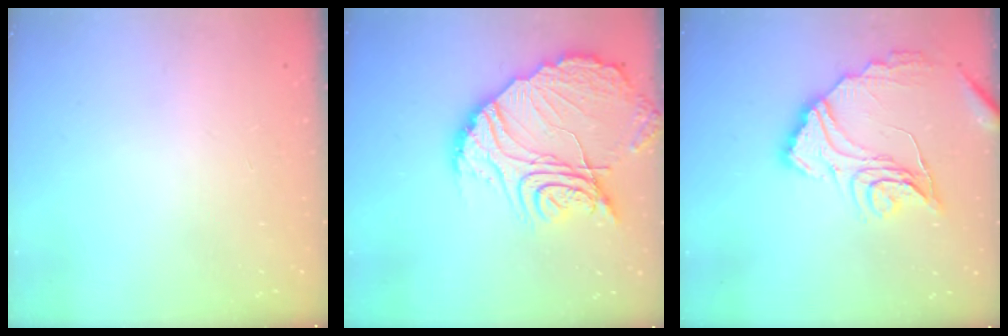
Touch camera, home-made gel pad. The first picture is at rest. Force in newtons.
{"total": 20.3, "press": 20.2, "slide": 1.7}
{"total": 16.8, "press": 16.8, "slide": 1.4}